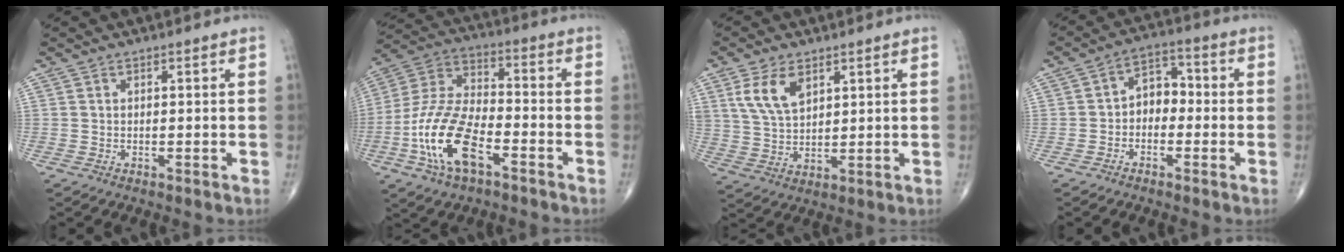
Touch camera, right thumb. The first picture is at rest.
{"total": 16.5, "force": [-6.7, 7.6, 13.0], "torque": [-0.267, 0.033, -0.130]}
{"total": 8.1, "force": [3.8, 4.5, 5.5], "torque": [-0.097, -0.013, 0.082]}
{"total": 6.1, "force": [-1.0, 4.5, 4.0], "torque": [-0.038, 0.030, -0.034]}